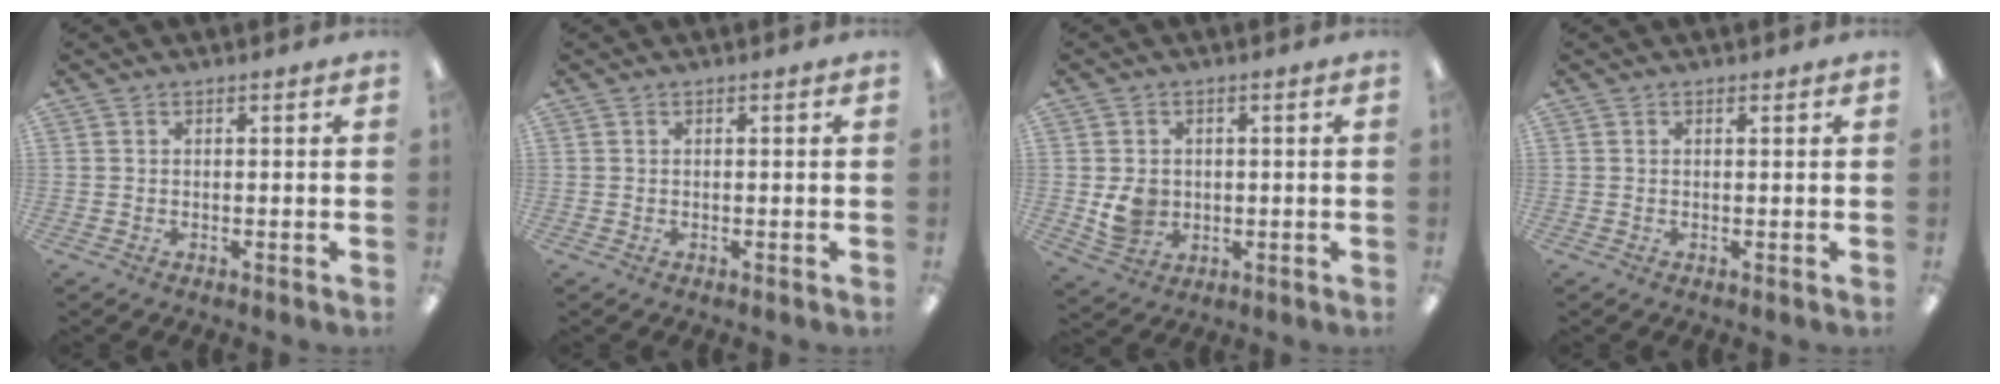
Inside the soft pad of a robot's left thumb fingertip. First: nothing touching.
{"total": 0.0}
{"total": 5.7, "force": [0.3, 5.1, 2.5], "torque": [-0.034, 0.002, 0.006]}
{"total": 0.5, "force": [0.4, 0.3, 0.1], "torque": [0.006, -0.003, 0.007]}